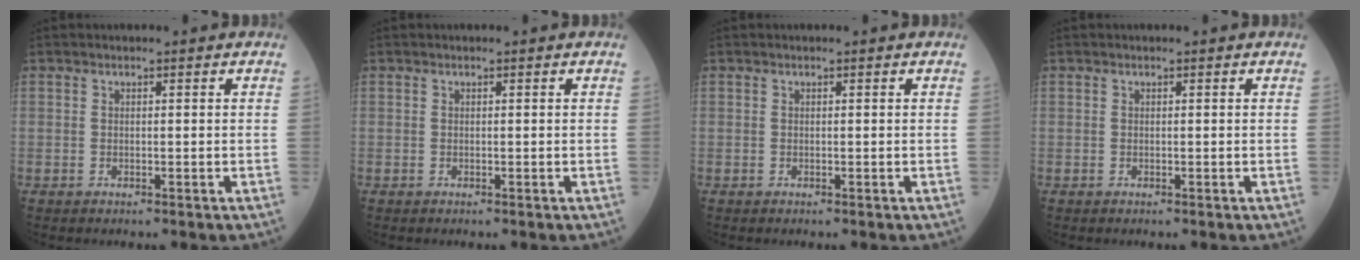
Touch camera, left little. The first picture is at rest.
{"total": 0.0}
{"total": 0.0}
{"total": 0.0}